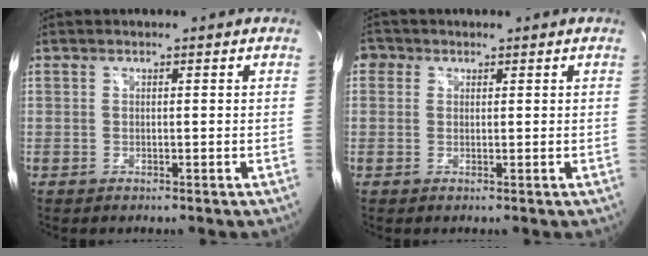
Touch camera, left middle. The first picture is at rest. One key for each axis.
{"total": 2.1, "fx": 1.0, "fy": 1.8, "fz": 0.4, "tx": 0.000, "ty": 0.008, "tz": 0.012}